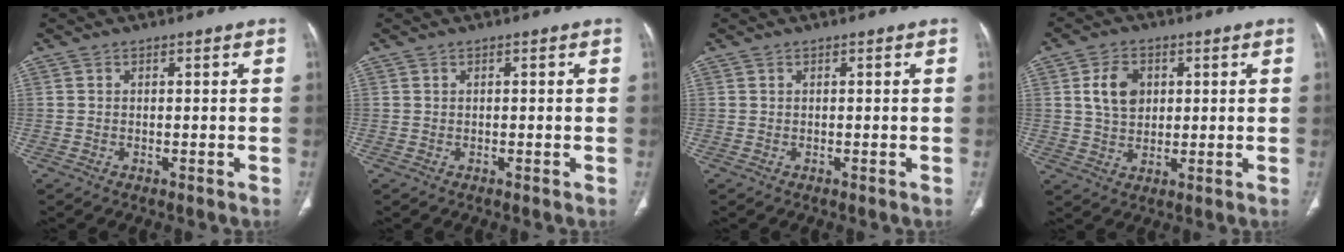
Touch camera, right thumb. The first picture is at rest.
{"total": 0.0}
{"total": 0.0}
{"total": 7.3, "force": [1.9, 5.3, 4.6], "torque": [-0.065, -0.007, 0.035]}